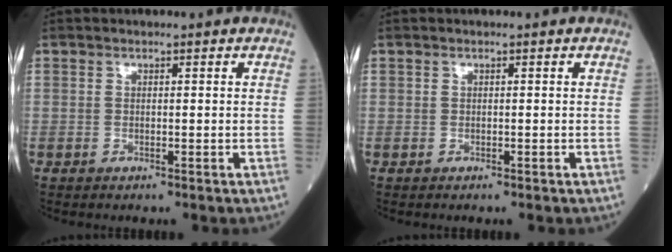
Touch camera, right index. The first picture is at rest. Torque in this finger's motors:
{"motor_torque": [-0.01, -0.13, -0.09, -0.01]}